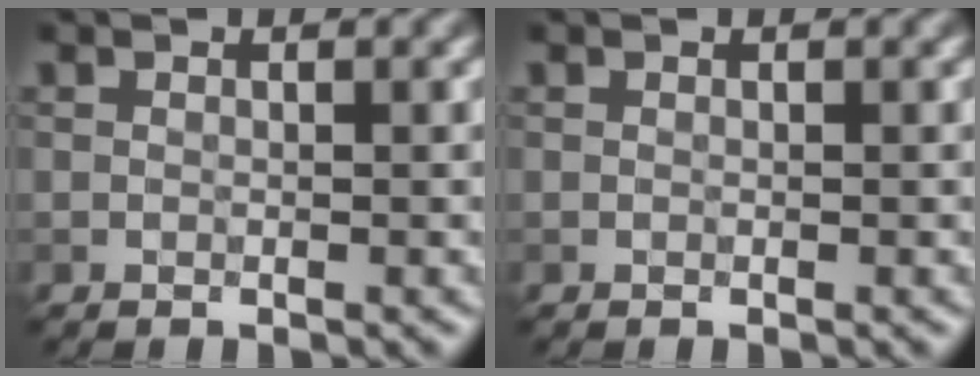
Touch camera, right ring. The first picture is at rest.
{"total": 0.0}